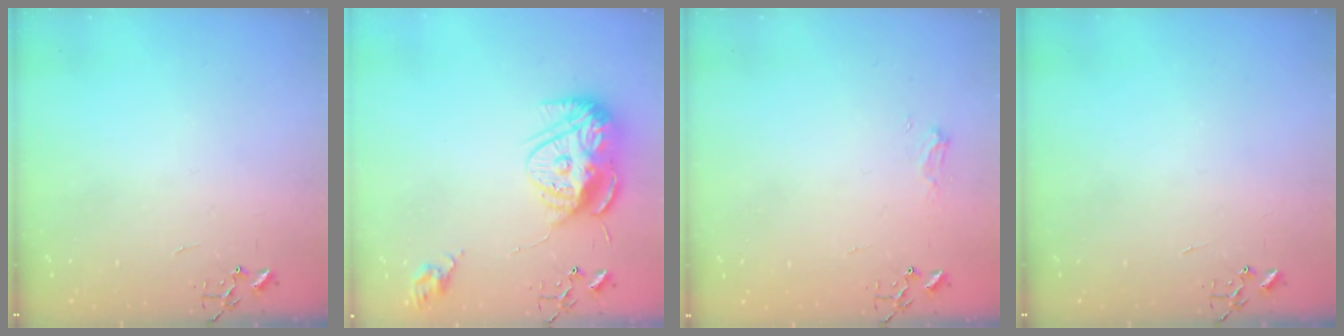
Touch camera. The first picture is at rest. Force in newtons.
{"total": 14.9, "press": 14.8, "slide": 1.2}
{"total": 6.0, "press": 6.0, "slide": 0.7}
{"total": 0.0}